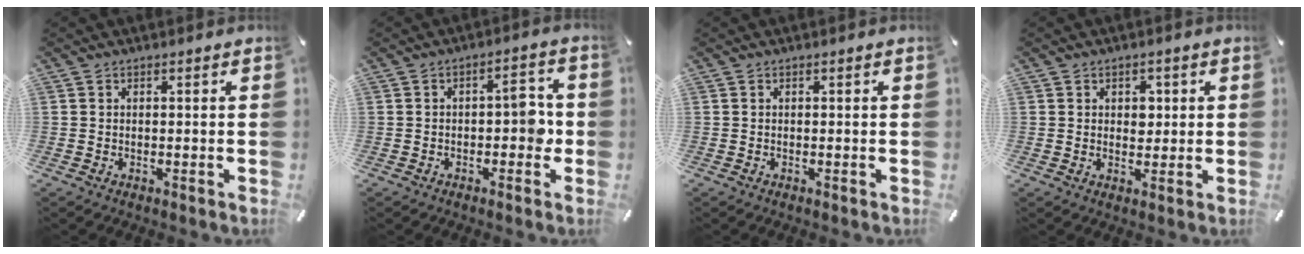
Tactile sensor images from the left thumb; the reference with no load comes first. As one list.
[{"total": 6.3, "force": [-0.7, 3.3, 5.3], "torque": [-0.070, 0.009, -0.017]}, {"total": 0.0}, {"total": 3.4, "force": [0.8, 2.8, 1.8], "torque": [-0.008, -0.006, 0.004]}]